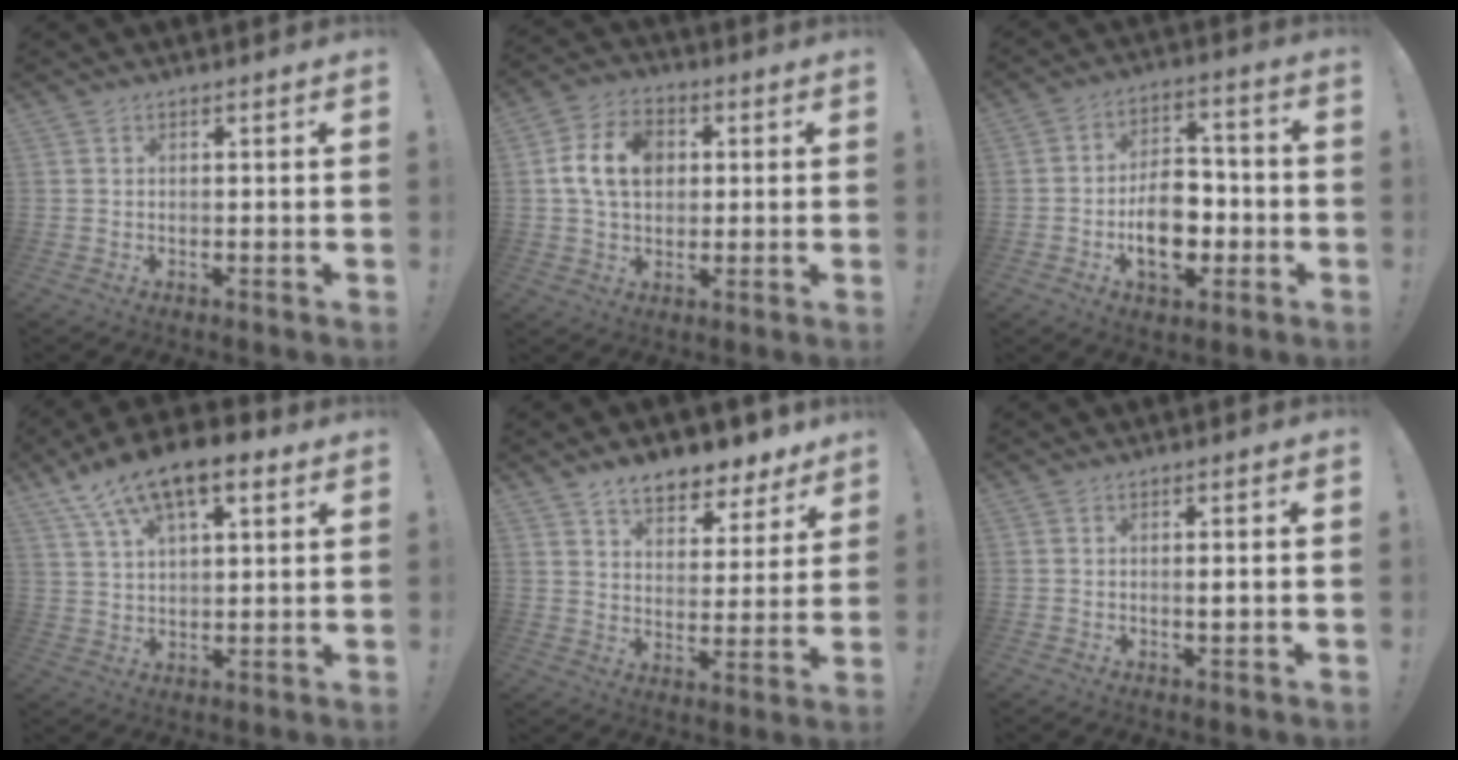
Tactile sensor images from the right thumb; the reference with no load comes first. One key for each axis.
{"total": 12.3, "fx": 2.2, "fy": 9.0, "fz": 8.0, "tx": -0.144, "ty": 0.013, "tz": 0.043}
{"total": 15.7, "fx": -3.7, "fy": 10.6, "fz": 11.0, "tx": -0.162, "ty": 0.022, "tz": -0.060}
{"total": 13.6, "fx": 8.3, "fy": 5.6, "fz": 9.2, "tx": -0.158, "ty": -0.038, "tz": 0.148}
{"total": 9.7, "fx": 7.9, "fy": 4.3, "fz": 3.7, "tx": -0.045, "ty": -0.067, "tz": 0.140}
{"total": 1.5, "fx": -0.1, "fy": 0.0, "fz": 1.5, "tx": -0.019, "ty": -0.004, "tz": -0.004}